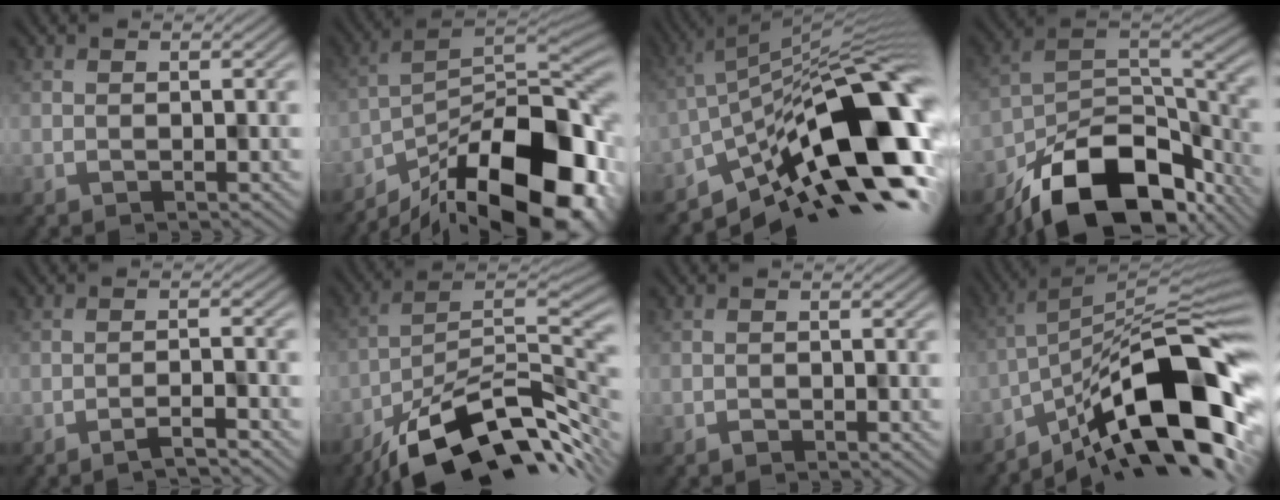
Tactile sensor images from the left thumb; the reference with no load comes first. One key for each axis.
{"total": 18.7, "fx": -11.6, "fy": 6.6, "fz": 13.0, "tx": -0.217, "ty": -0.021, "tz": -0.193}
{"total": 18.2, "fx": -7.8, "fy": 7.1, "fz": 14.8, "tx": -0.218, "ty": 0.013, "tz": -0.161}
{"total": 16.7, "fx": -11.1, "fy": 8.1, "fz": 9.5, "tx": -0.198, "ty": -0.038, "tz": -0.177}
{"total": 2.7, "fx": -2.1, "fy": 0.1, "fz": 1.7, "tx": -0.027, "ty": 0.008, "tz": -0.043}
{"total": 15.1, "fx": -10.1, "fy": 4.8, "fz": 10.1, "tx": -0.172, "ty": -0.004, "tz": -0.180}
{"total": 0.6, "fx": -0.5, "fy": 0.3, "fz": 0.2, "tx": -0.003, "ty": 0.000, "tz": -0.009}
{"total": 15.7, "fx": -8.6, "fy": 4.5, "fz": 12.4, "tx": -0.202, "ty": 0.005, "tz": -0.161}